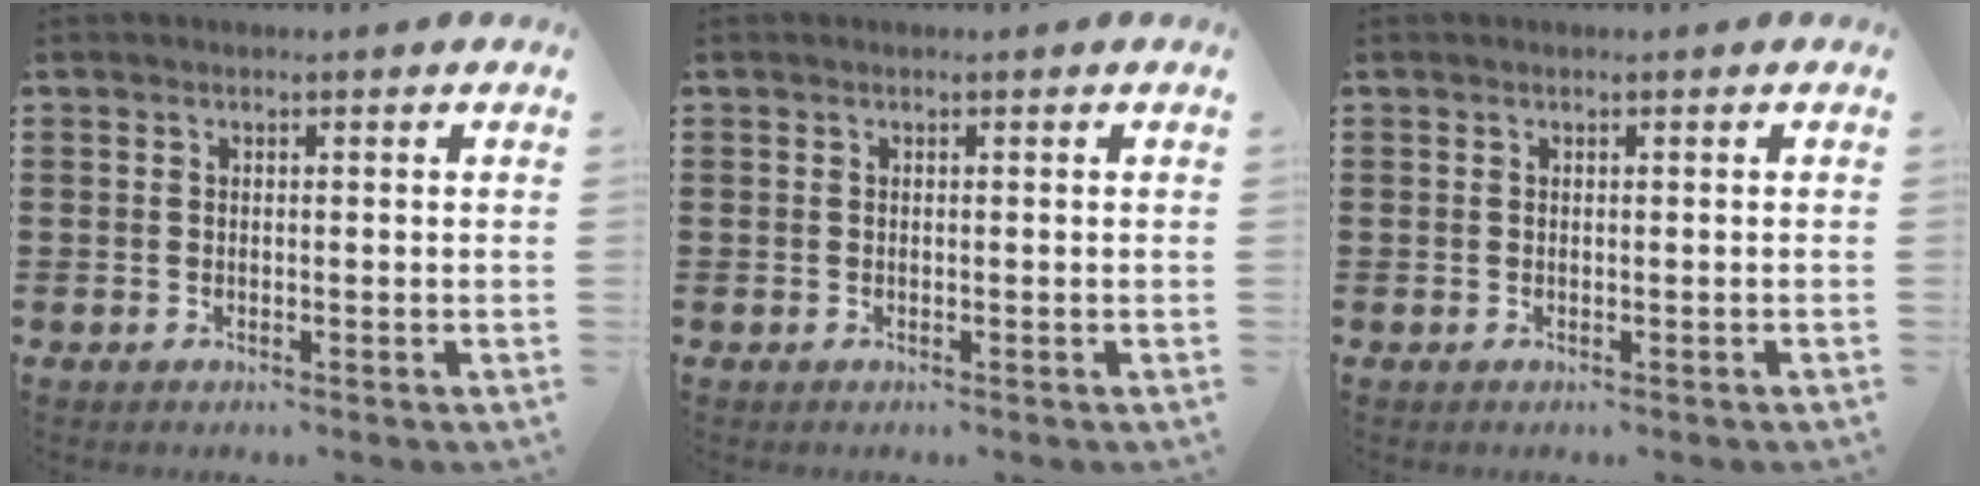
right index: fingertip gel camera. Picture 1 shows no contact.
{"total": 0.0}
{"total": 0.0}